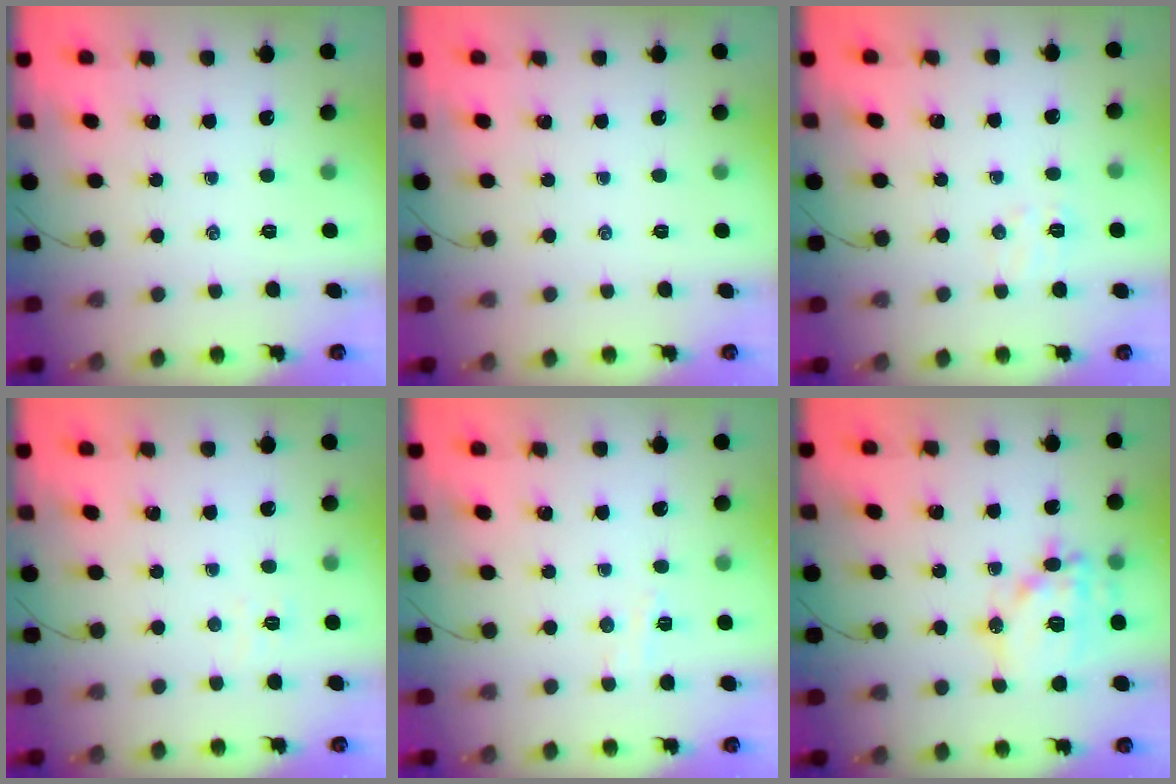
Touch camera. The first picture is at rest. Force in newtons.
{"total": 0.0}
{"total": 4.9, "press": 4.7, "slide": 1.3}
{"total": 2.4, "press": 2.3, "slide": 0.8}
{"total": 3.5, "press": 3.4, "slide": 0.9}
{"total": 15.1, "press": 15.0, "slide": 2.1}